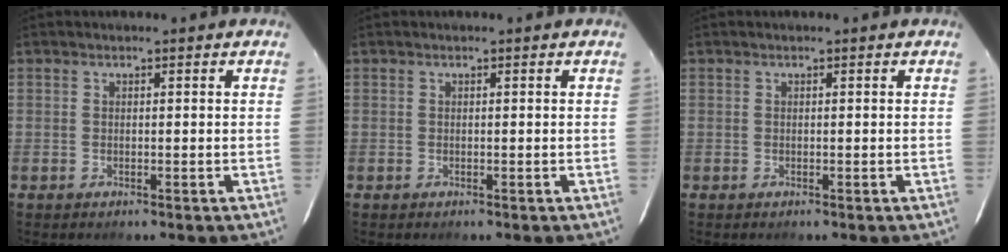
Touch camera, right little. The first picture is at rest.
{"total": 0.0}
{"total": 0.0}